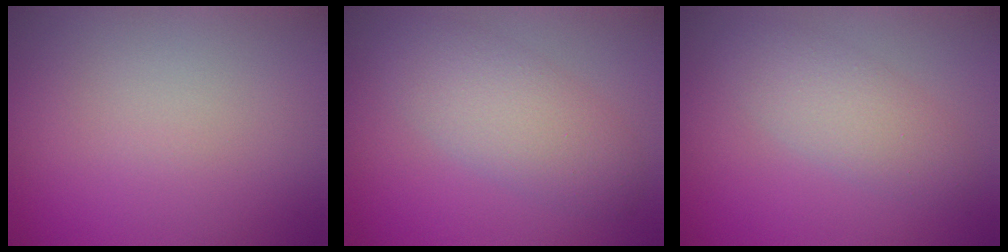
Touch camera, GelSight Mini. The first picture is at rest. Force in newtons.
{"total": 4.7, "press": 4.7, "slide": 0.2}
{"total": 3.3, "press": 3.3, "slide": 0.2}